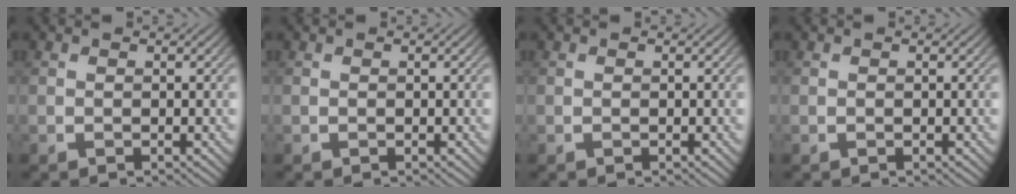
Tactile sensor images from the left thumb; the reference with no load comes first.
{"total": 0.0}
{"total": 0.0}
{"total": 0.0}